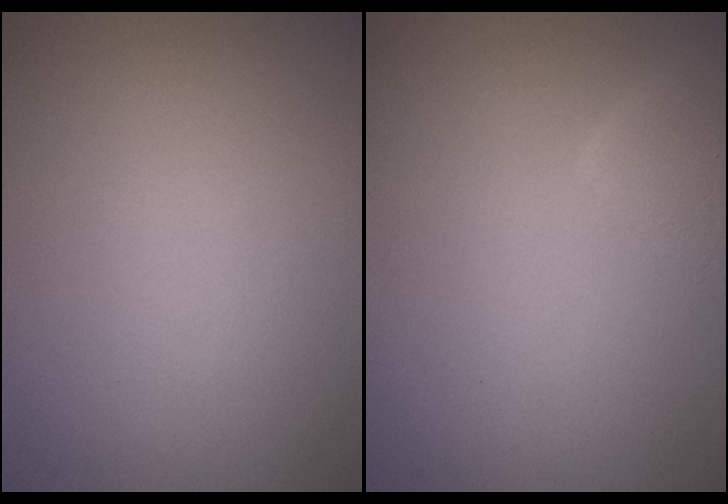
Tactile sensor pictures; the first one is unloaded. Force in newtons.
{"total": 2.8, "press": 2.8, "slide": 0.4}